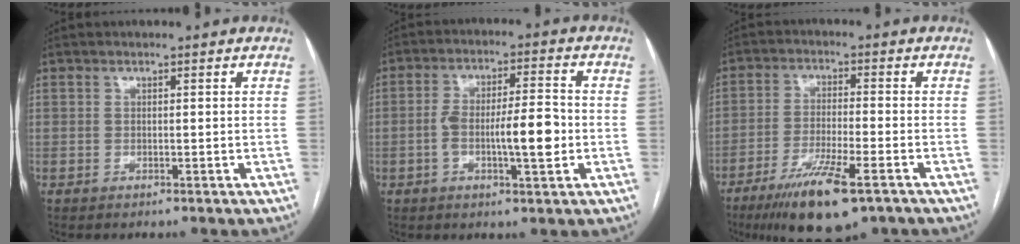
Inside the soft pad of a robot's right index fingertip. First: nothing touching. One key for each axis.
{"total": 8.9, "fx": -1.7, "fy": 1.8, "fz": 8.5, "tx": -0.146, "ty": 0.014, "tz": -0.028}
{"total": 12.0, "fx": -7.5, "fy": 2.0, "fz": 9.2, "tx": -0.164, "ty": -0.027, "tz": -0.122}